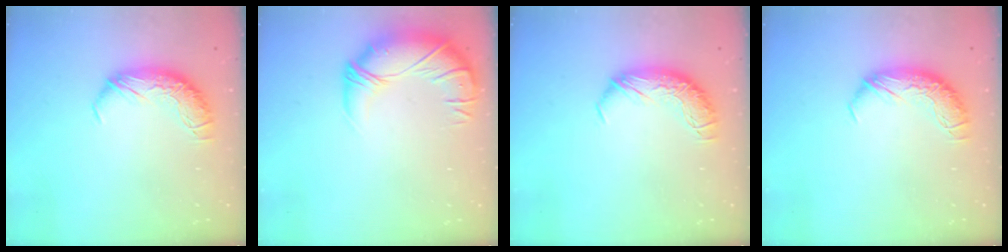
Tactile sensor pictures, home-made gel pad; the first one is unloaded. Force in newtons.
{"total": 3.4, "press": 1.1, "slide": 3.2}
{"total": 0.0}
{"total": 0.0}